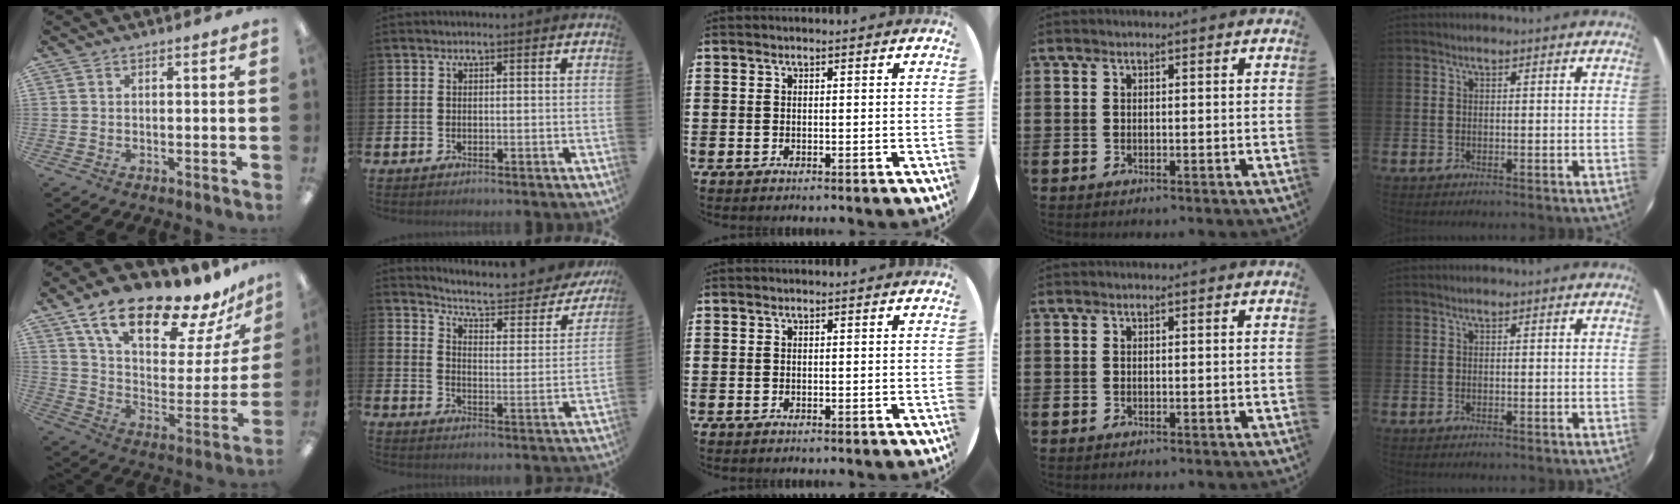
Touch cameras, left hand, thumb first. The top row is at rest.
{"thumb": {"total": 21.7, "force": [16.3, 7.8, 12.0], "torque": [-0.197, -0.109, 0.278]}, "index": {"total": 5.7, "force": [5.0, 1.3, 2.3], "torque": [-0.064, -0.039, 0.077]}}